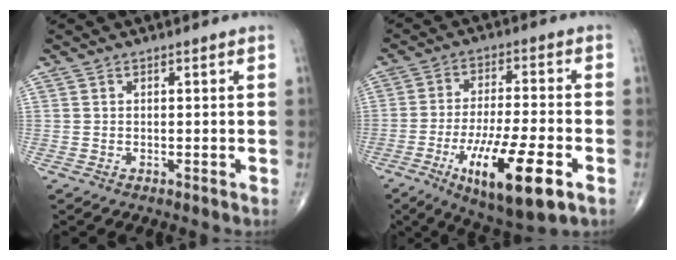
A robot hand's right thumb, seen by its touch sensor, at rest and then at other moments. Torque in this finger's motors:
{"motor_torque": [2.10, 1.96, 0.29, -0.32, 0.33]}